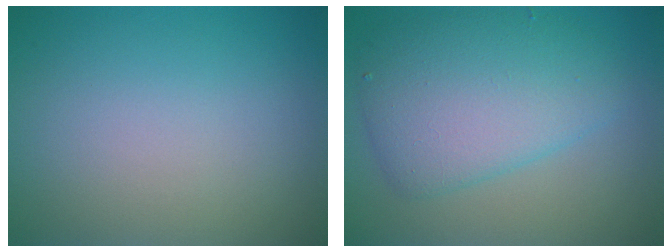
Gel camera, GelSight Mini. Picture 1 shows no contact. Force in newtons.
{"total": 6.3, "press": 6.3, "slide": 0.1}